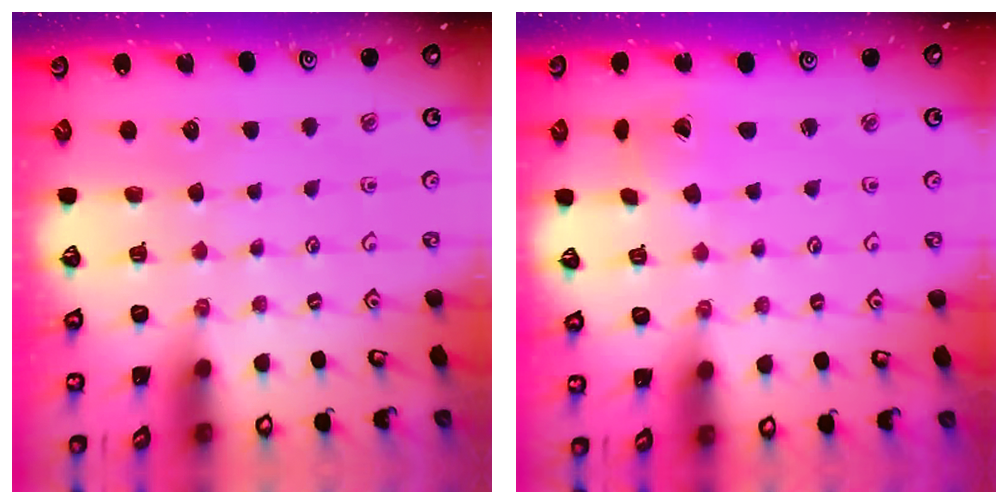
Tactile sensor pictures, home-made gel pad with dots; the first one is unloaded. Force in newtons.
{"total": 2.4, "press": 2.4, "slide": 0.3}